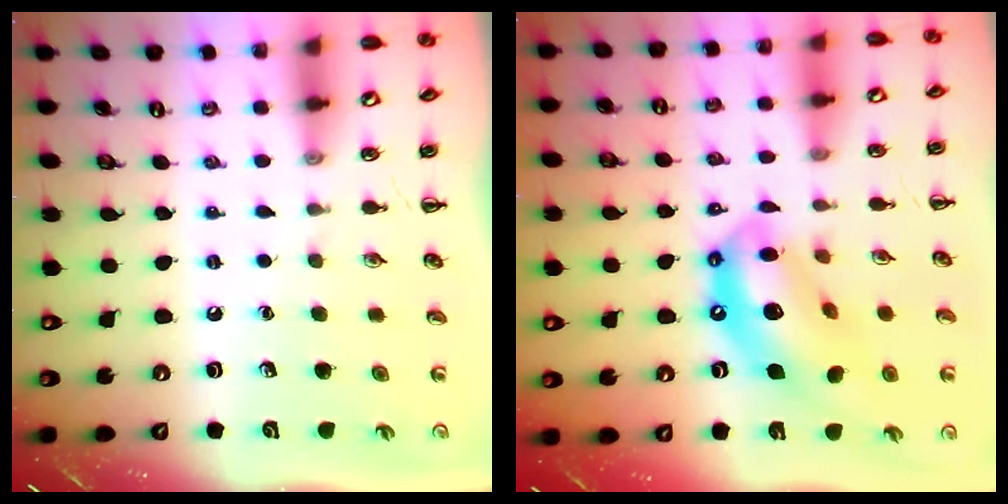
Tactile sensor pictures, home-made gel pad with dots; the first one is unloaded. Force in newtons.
{"total": 16.6, "press": 16.0, "slide": 4.4}